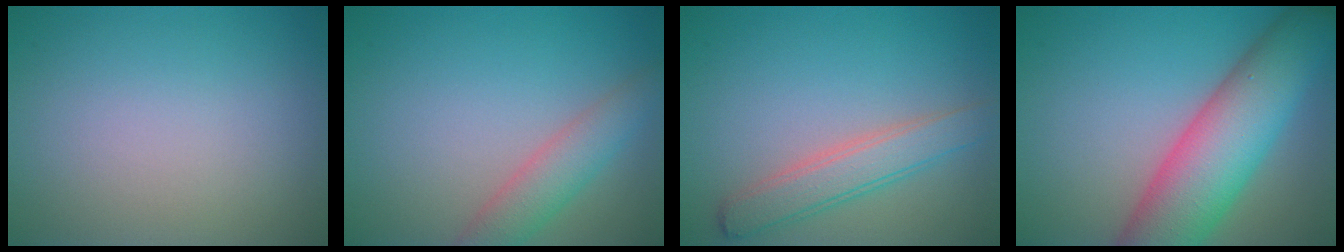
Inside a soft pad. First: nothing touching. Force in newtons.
{"total": 3.3, "press": 3.3, "slide": 0.3}
{"total": 4.4, "press": 4.4, "slide": 0.1}
{"total": 10.3, "press": 10.3, "slide": 0.6}